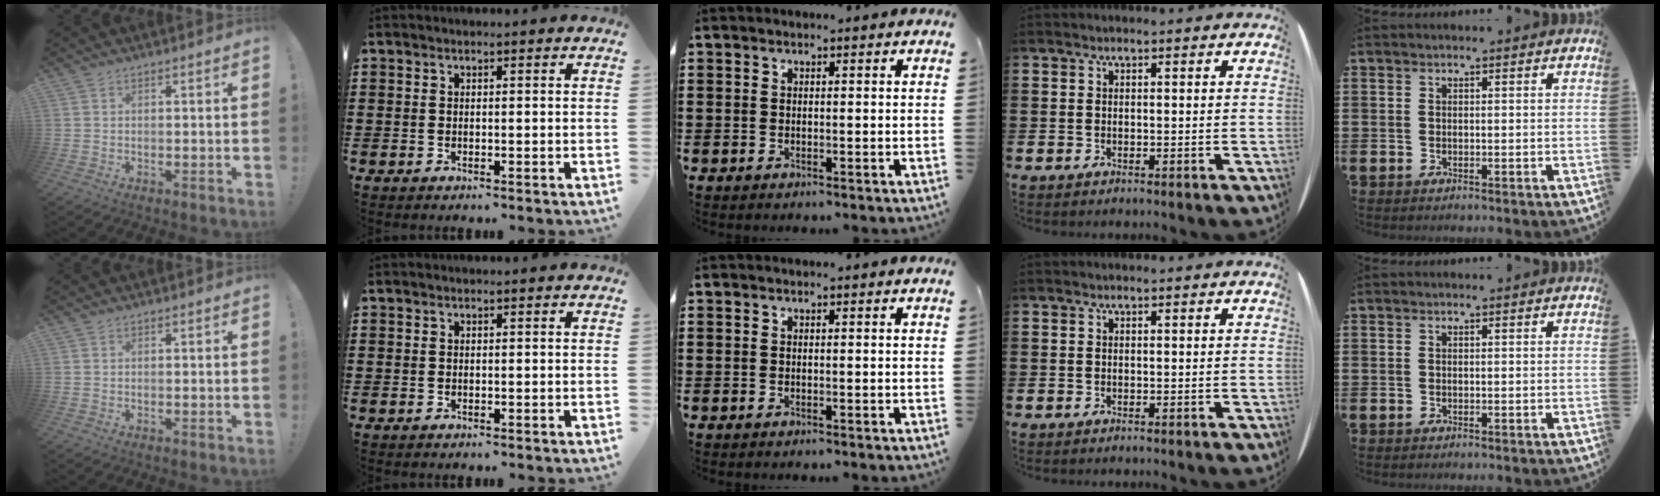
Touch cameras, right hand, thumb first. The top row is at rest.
{}